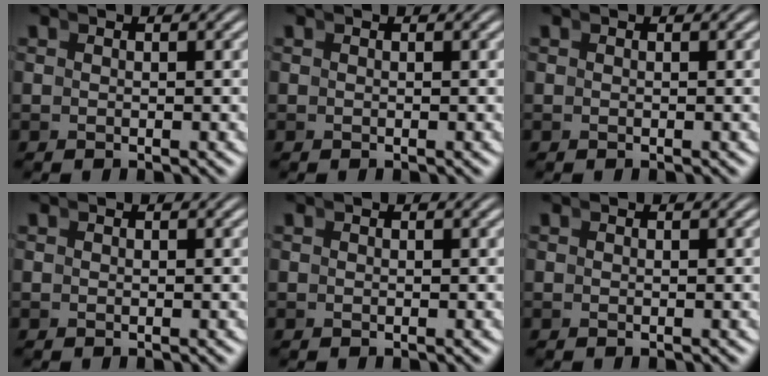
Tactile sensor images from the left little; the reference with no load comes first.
{"total": 0.0}
{"total": 0.0}
{"total": 0.0}
{"total": 0.0}
{"total": 0.0}